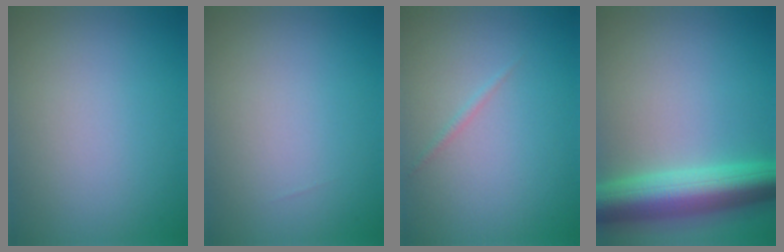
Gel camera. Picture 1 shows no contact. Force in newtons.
{"total": 0.0}
{"total": 0.6, "press": 0.6, "slide": 0.0}
{"total": 7.7, "press": 7.7, "slide": 0.3}